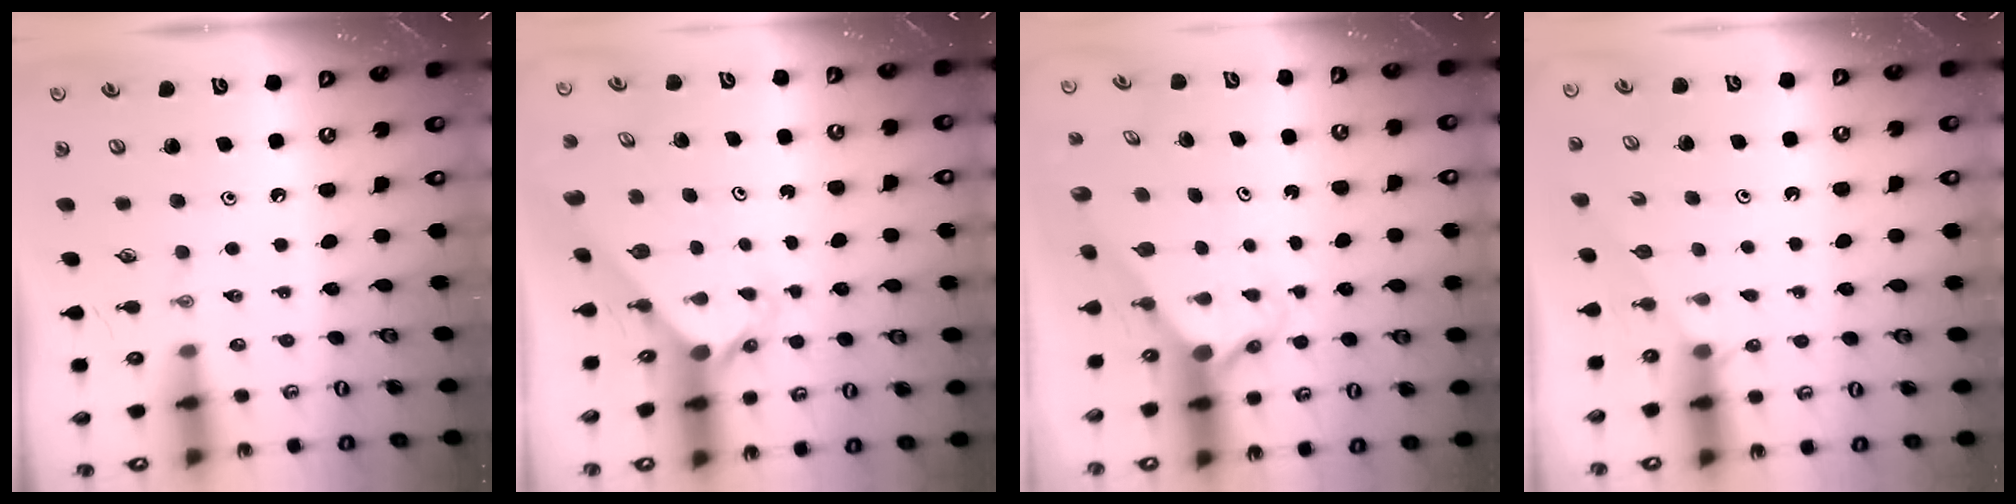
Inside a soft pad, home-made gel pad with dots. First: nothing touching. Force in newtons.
{"total": 2.7, "press": 2.6, "slide": 0.3}
{"total": 3.0, "press": 3.0, "slide": 0.3}
{"total": 1.3, "press": 1.3, "slide": 0.3}